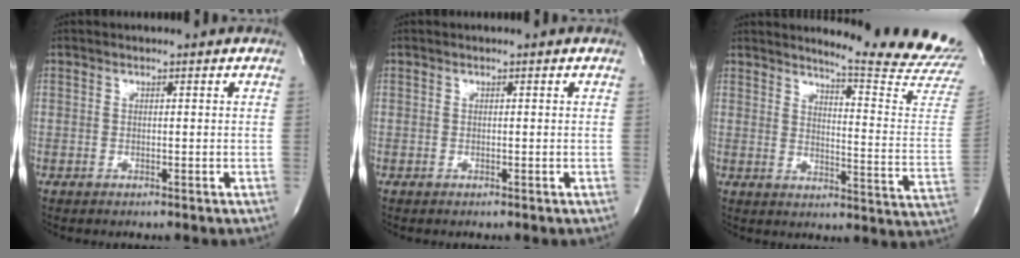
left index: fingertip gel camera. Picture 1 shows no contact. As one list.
[{"total": 0.0}, {"total": 17.7, "force": [16.9, -1.9, 4.8], "torque": [-0.075, -0.155, 0.189]}]